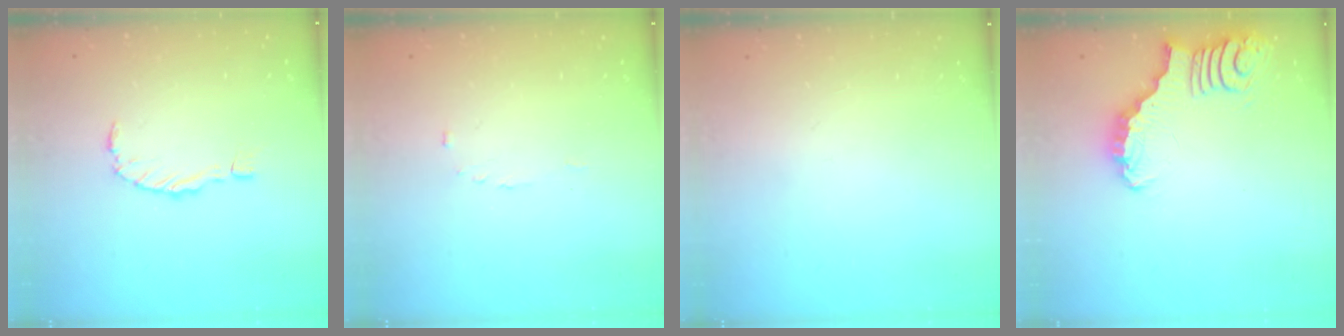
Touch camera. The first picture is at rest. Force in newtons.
{"total": 2.0, "press": 2.0, "slide": 0.3}
{"total": 0.0}
{"total": 3.1, "press": 3.1, "slide": 0.5}